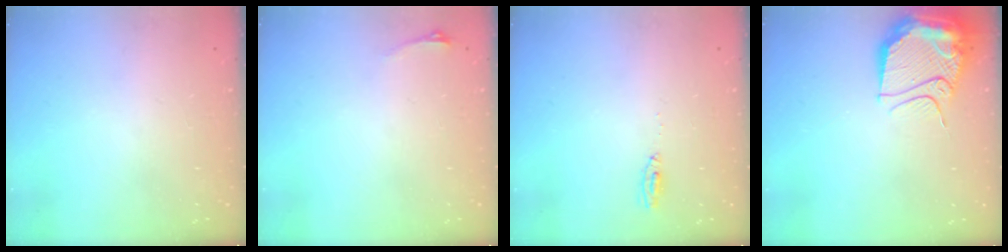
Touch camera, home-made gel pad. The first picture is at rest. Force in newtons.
{"total": 2.9, "press": 2.6, "slide": 1.5}
{"total": 4.8, "press": 2.7, "slide": 4.0}
{"total": 14.2, "press": 14.2, "slide": 1.4}